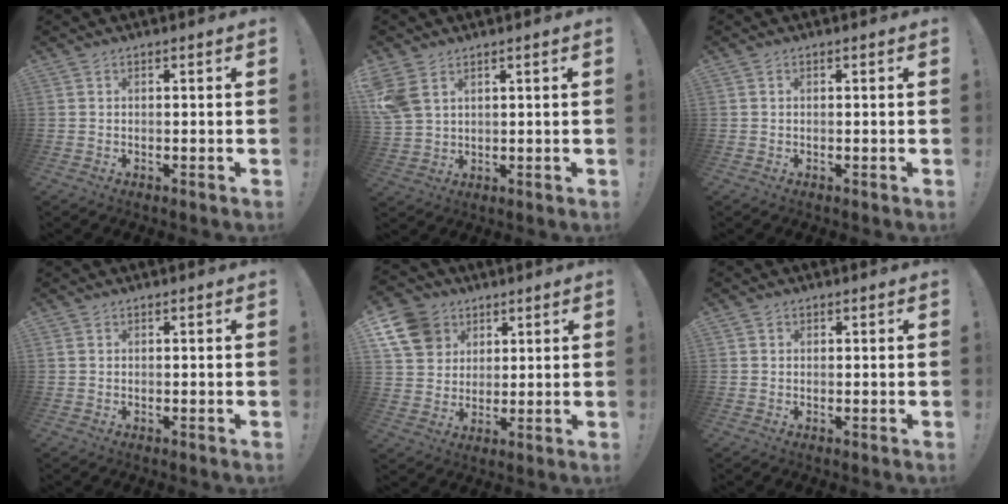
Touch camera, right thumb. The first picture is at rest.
{"total": 7.1, "force": [3.4, 4.8, 4.1], "torque": [-0.084, -0.008, 0.070]}
{"total": 0.0}
{"total": 0.7, "force": [0.2, 0.7, 0.2], "torque": [-0.008, 0.005, 0.005]}
{"total": 14.0, "force": [5.9, 11.5, 5.4], "torque": [-0.072, -0.028, 0.123]}
{"total": 0.9, "force": [0.4, 0.9, 0.0], "torque": [0.009, -0.002, 0.005]}